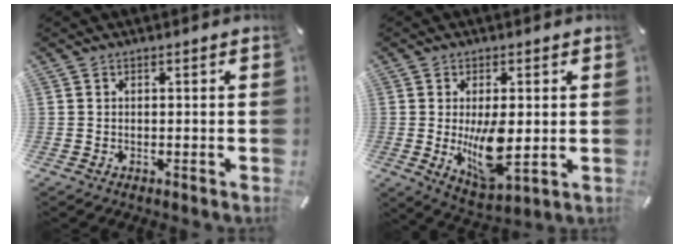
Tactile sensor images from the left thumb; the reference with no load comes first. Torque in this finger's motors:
{"motor_torque": [0.81, 1.15, 0.43, 0.36, 0.14]}